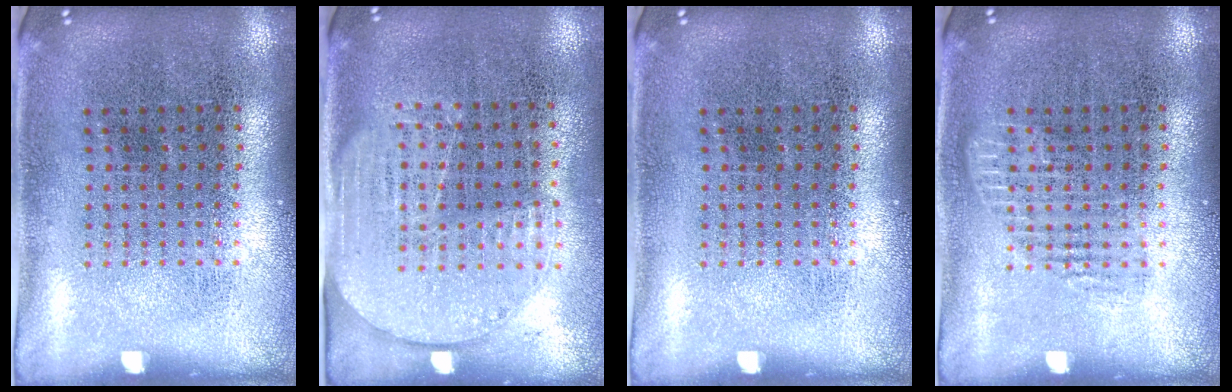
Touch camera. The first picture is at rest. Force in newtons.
{"total": 1.6, "press": 1.4, "slide": 0.7}
{"total": 0.0}
{"total": 1.3, "press": 1.2, "slide": 0.4}